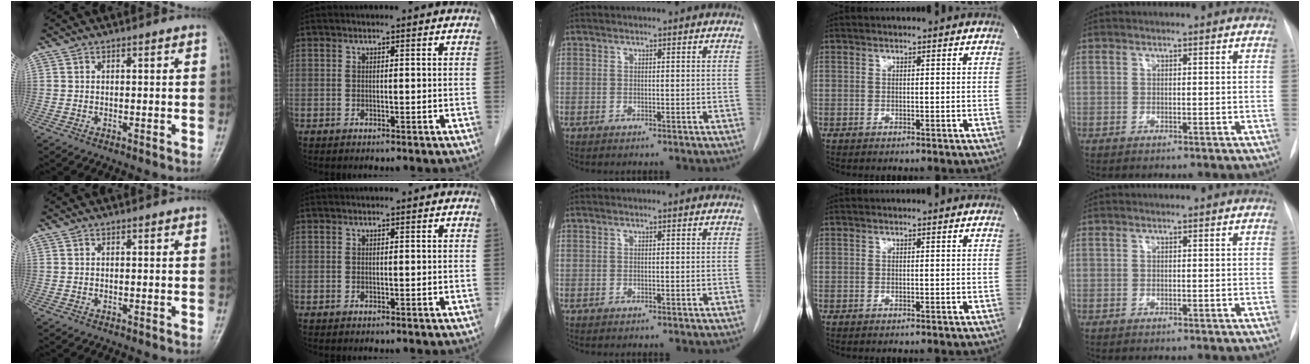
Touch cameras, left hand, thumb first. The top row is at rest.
{}